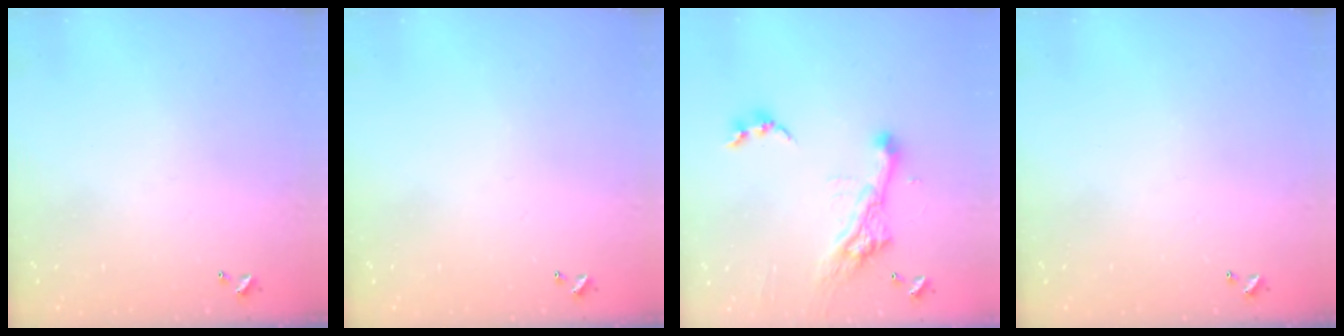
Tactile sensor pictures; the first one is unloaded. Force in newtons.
{"total": 0.0}
{"total": 11.0, "press": 10.9, "slide": 1.4}
{"total": 0.0}